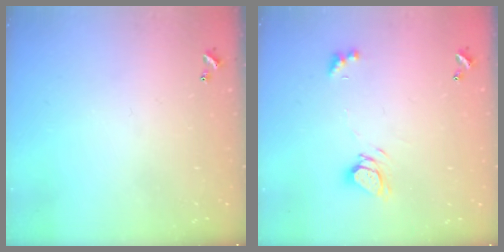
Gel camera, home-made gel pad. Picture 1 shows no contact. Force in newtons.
{"total": 6.6, "press": 6.6, "slide": 0.9}